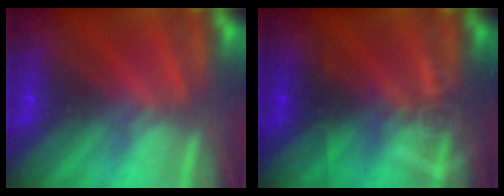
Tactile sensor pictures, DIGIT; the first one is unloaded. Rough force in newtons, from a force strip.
{"total": 2.8}